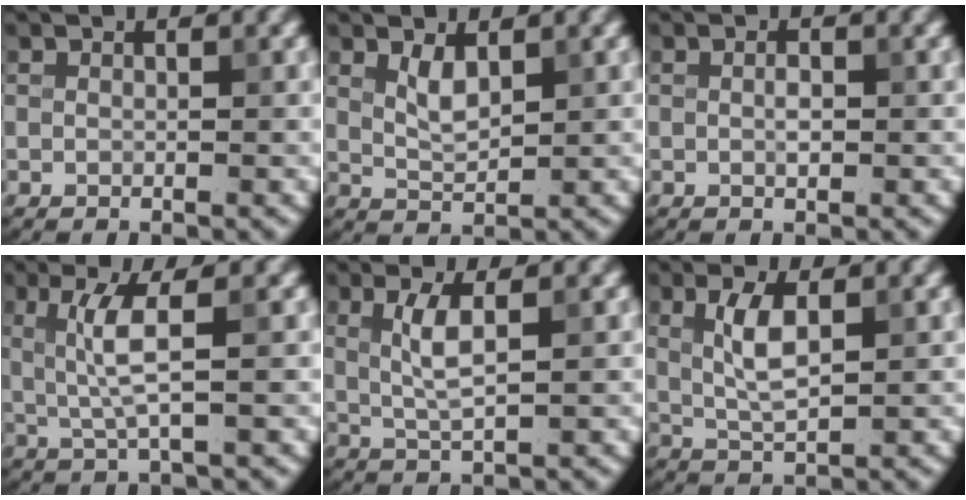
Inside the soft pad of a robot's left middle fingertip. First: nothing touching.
{"total": 2.0, "force": [1.1, 0.8, 1.5], "torque": [-0.033, -0.004, 0.025]}
{"total": 1.0, "force": [0.0, 0.5, 0.9], "torque": [-0.020, -0.002, 0.000]}
{"total": 3.5, "force": [0.5, 0.4, 3.4], "torque": [-0.080, -0.001, 0.013]}
{"total": 2.9, "force": [0.7, 0.7, 2.8], "torque": [-0.061, 0.000, 0.015]}
{"total": 3.5, "force": [0.8, 1.2, 3.2], "torque": [-0.069, 0.003, 0.016]}